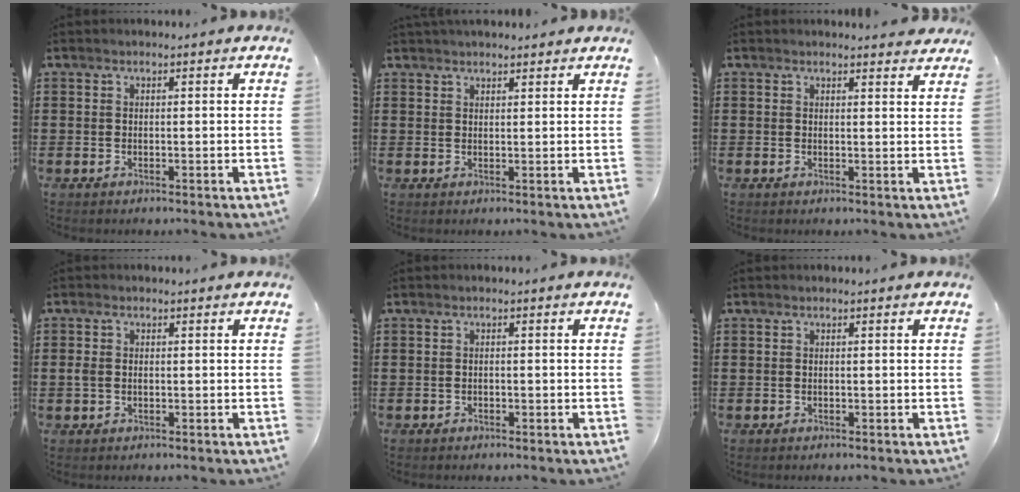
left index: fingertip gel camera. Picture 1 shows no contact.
{"total": 1.6, "force": [1.6, 0.3, 0.2], "torque": [-0.007, 0.003, 0.031]}
{"total": 1.6, "force": [1.5, 0.3, 0.2], "torque": [-0.001, -0.001, 0.028]}
{"total": 1.7, "force": [-0.1, 1.0, 1.3], "torque": [-0.035, 0.002, -0.005]}
{"total": 0.6, "force": [-0.5, 0.3, 0.2], "torque": [-0.007, -0.001, -0.009]}
{"total": 0.0}